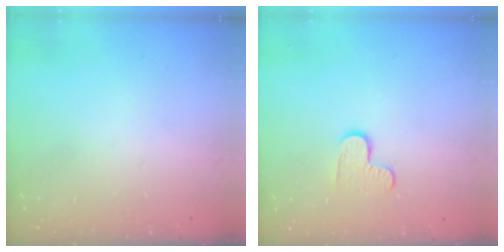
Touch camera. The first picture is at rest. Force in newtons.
{"total": 6.1, "press": 6.1, "slide": 0.6}